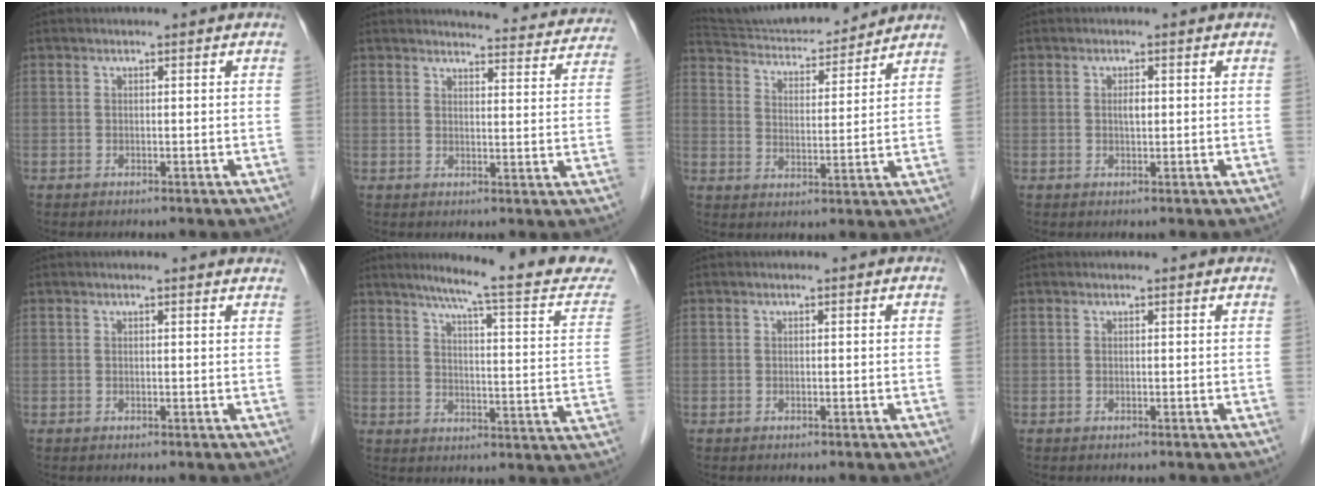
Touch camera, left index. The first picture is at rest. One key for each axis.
{"total": 14.9, "fx": 14.5, "fy": 2.3, "fz": 2.5, "tx": -0.001, "ty": -0.039, "tz": 0.142}
{"total": 16.5, "fx": 15.7, "fy": 2.5, "fz": 4.5, "tx": -0.074, "ty": 0.018, "tz": 0.247}
{"total": 1.2, "fx": 0.1, "fy": 0.5, "fz": 1.1, "tx": -0.020, "ty": 0.000, "tz": 0.003}
{"total": 2.7, "fx": 2.6, "fy": 0.2, "fz": 0.8, "tx": -0.013, "ty": 0.004, "tz": 0.016}
{"total": 19.2, "fx": 16.4, "fy": 0.5, "fz": 10.0, "tx": -0.130, "ty": -0.040, "tz": 0.195}
{"total": 0.0}
{"total": 0.8, "fx": 0.7, "fy": 0.1, "fz": 0.1, "tx": -0.007, "ty": 0.006, "tz": 0.007}